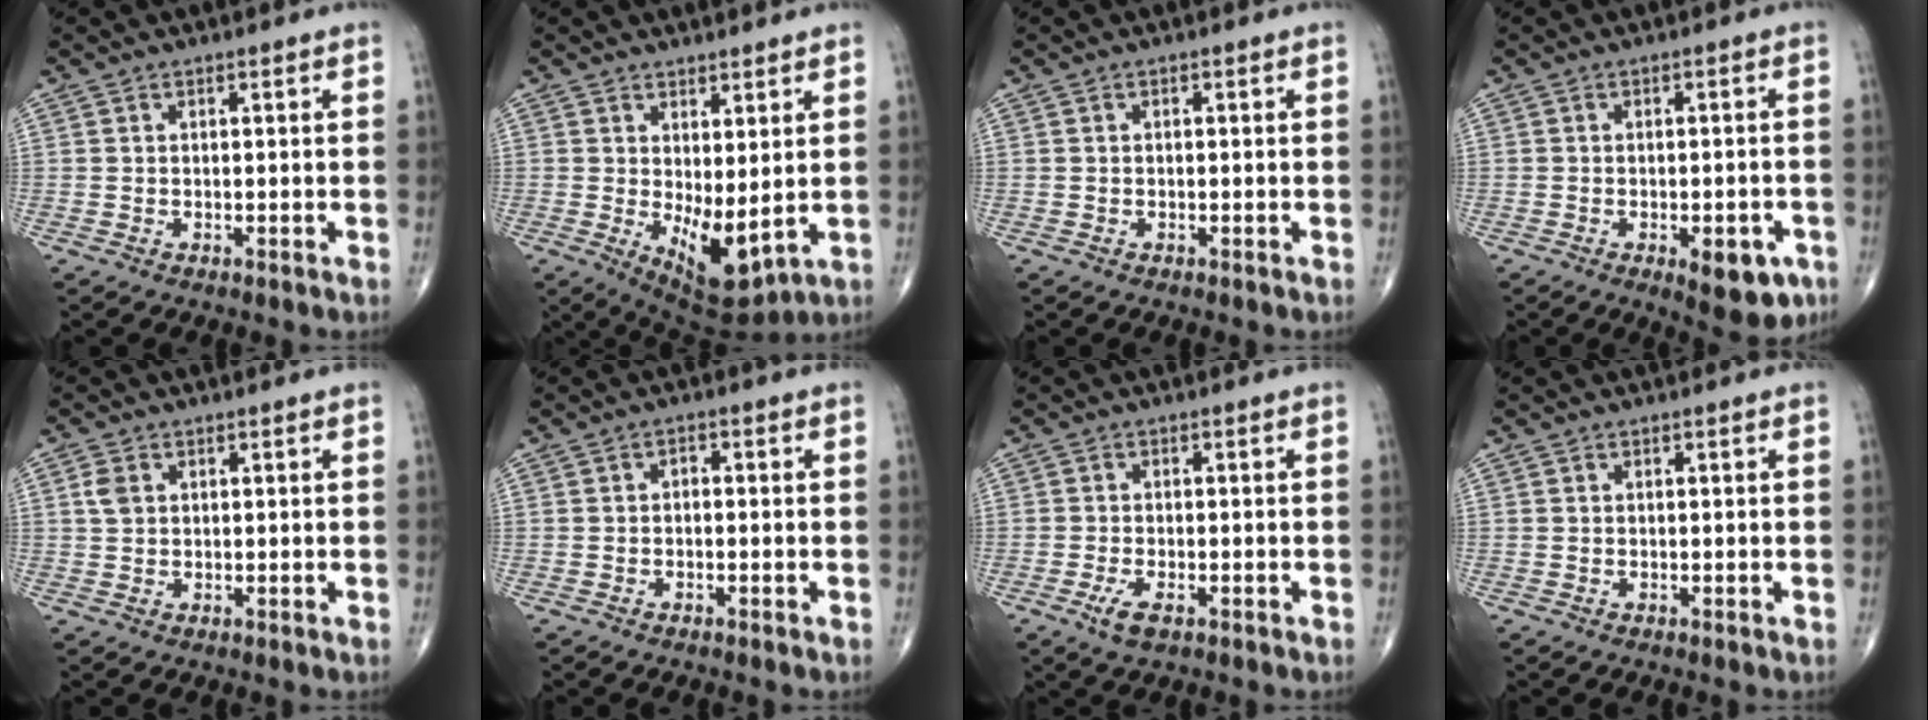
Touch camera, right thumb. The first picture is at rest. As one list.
[{"total": 9.2, "force": [-0.3, 4.0, 8.3], "torque": [-0.116, -0.021, 0.015]}, {"total": 0.0}, {"total": 8.3, "force": [-3.7, 3.6, 6.5], "torque": [-0.060, 0.010, -0.038]}, {"total": 2.6, "force": [0.8, 1.9, 1.6], "torque": [-0.029, 0.003, 0.016]}, {"total": 1.1, "force": [-0.3, 0.8, 0.7], "torque": [-0.002, 0.007, -0.010]}, {"total": 3.4, "force": [-1.7, 1.4, 2.6], "torque": [-0.053, -0.002, -0.030]}, {"total": 0.0}]